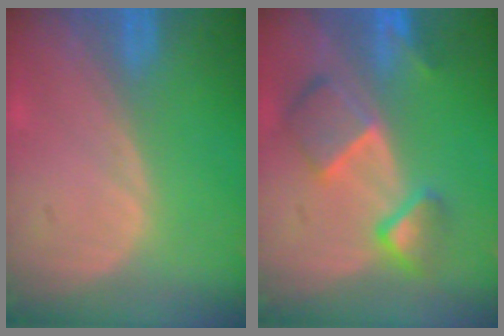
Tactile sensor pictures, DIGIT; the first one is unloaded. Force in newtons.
{"total": 7.7, "press": 6.7, "slide": 3.9}